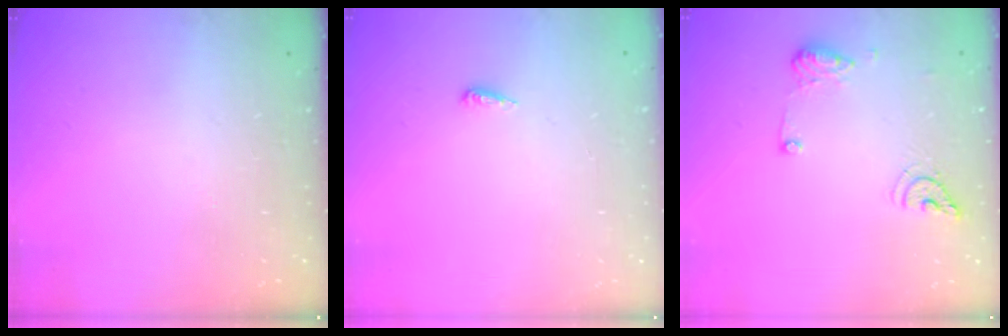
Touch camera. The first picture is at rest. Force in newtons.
{"total": 4.1, "press": 4.0, "slide": 0.8}
{"total": 9.6, "press": 9.5, "slide": 1.4}